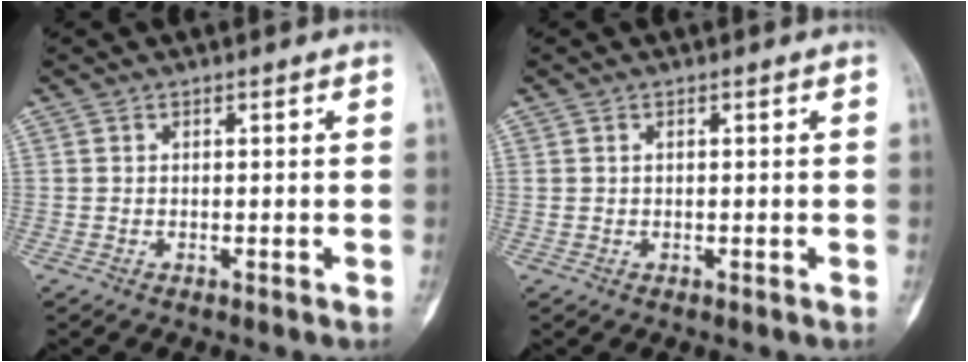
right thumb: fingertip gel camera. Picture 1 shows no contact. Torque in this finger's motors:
{"motor_torque": [0.30, -0.36, 0.16, 0.29, -0.01]}